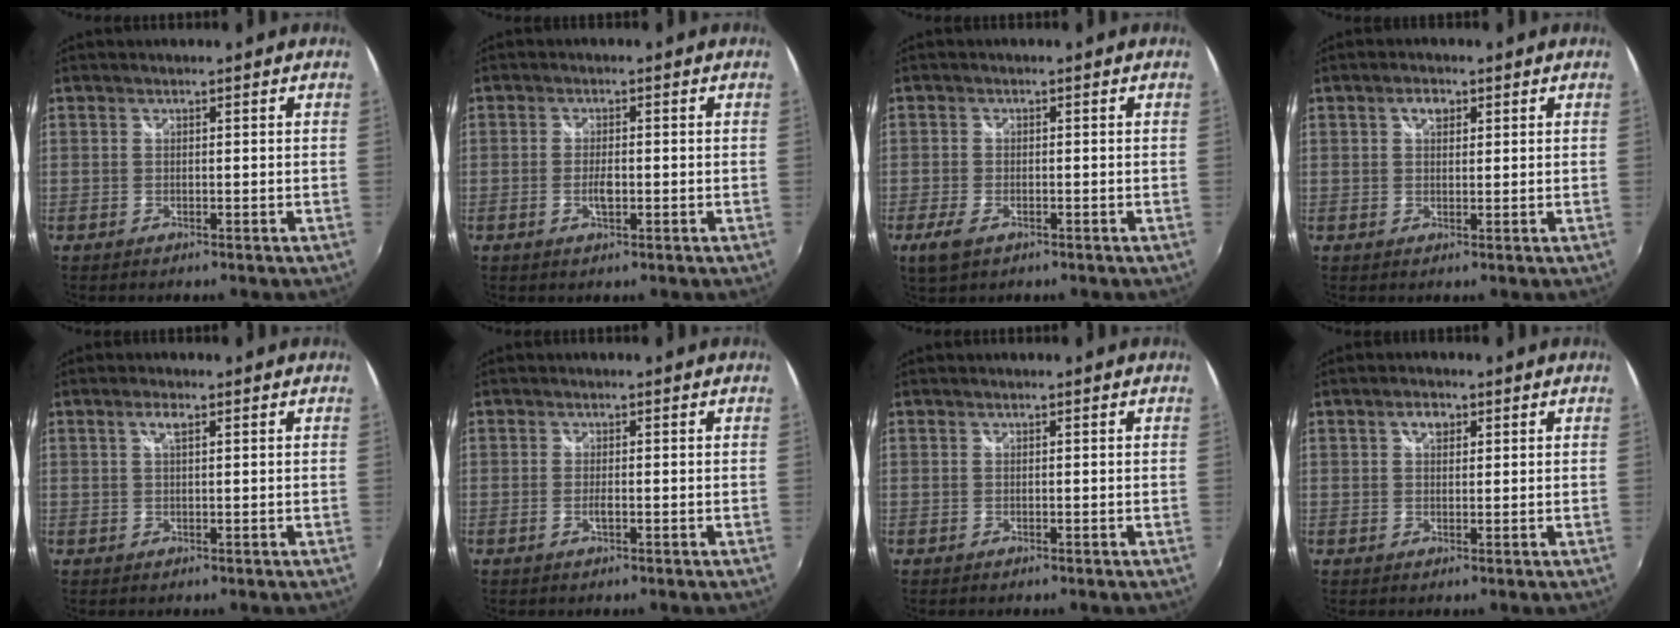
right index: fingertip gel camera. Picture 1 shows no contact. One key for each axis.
{"total": 2.7, "fx": -0.7, "fy": 1.1, "fz": 2.3, "tx": -0.043, "ty": -0.003, "tz": -0.013}
{"total": 4.1, "fx": -2.4, "fy": 2.0, "fz": 2.7, "tx": -0.066, "ty": -0.011, "tz": -0.046}
{"total": 2.5, "fx": 1.0, "fy": 1.6, "fz": 1.6, "tx": -0.023, "ty": 0.007, "tz": 0.016}
{"total": 2.0, "fx": 0.8, "fy": 0.6, "fz": 1.7, "tx": -0.031, "ty": 0.004, "tz": 0.013}
{"total": 1.3, "fx": -0.5, "fy": 0.4, "fz": 1.2, "tx": -0.024, "ty": -0.002, "tz": -0.009}
{"total": 0.0}
{"total": 2.4, "fx": 1.0, "fy": 1.6, "fz": 1.5, "tx": -0.022, "ty": 0.007, "tz": 0.015}